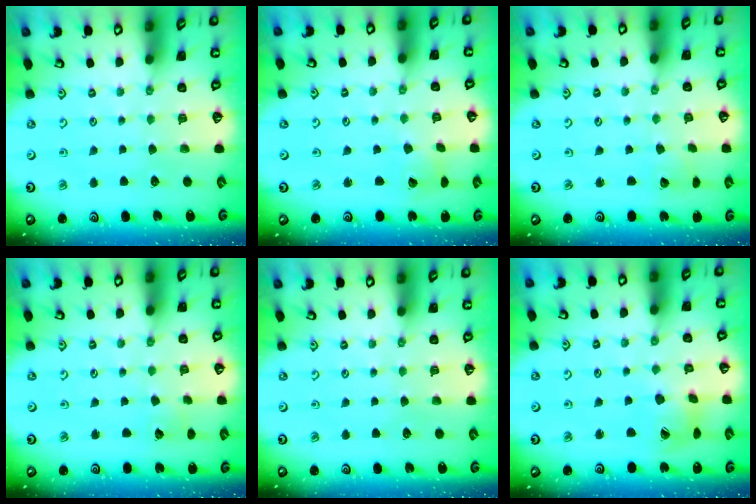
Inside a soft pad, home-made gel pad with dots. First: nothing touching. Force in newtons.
{"total": 2.2, "press": 2.2, "slide": 0.2}
{"total": 2.4, "press": 2.4, "slide": 0.2}
{"total": 3.4, "press": 3.3, "slide": 0.4}
{"total": 0.0}
{"total": 7.9, "press": 7.8, "slide": 0.9}